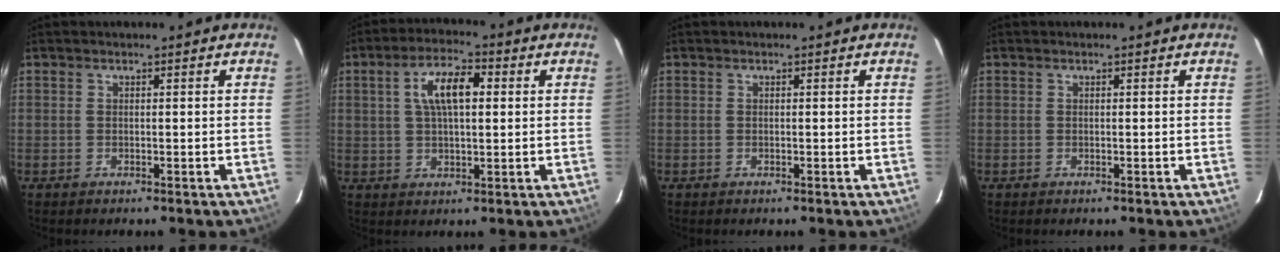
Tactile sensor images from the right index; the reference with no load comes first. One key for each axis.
{"total": 8.3, "fx": 1.9, "fy": 3.4, "fz": 7.3, "tx": -0.133, "ty": 0.019, "tz": 0.034}
{"total": 0.0}
{"total": 0.0}